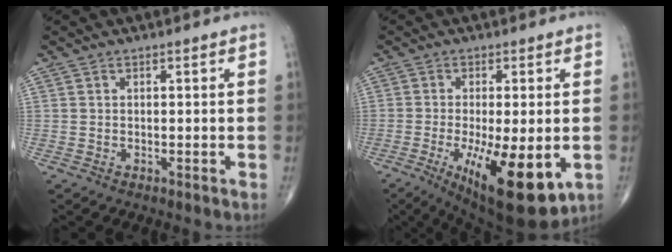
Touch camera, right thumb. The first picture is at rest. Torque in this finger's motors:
{"motor_torque": [0.63, 2.05, 0.35, -0.24, 0.41]}